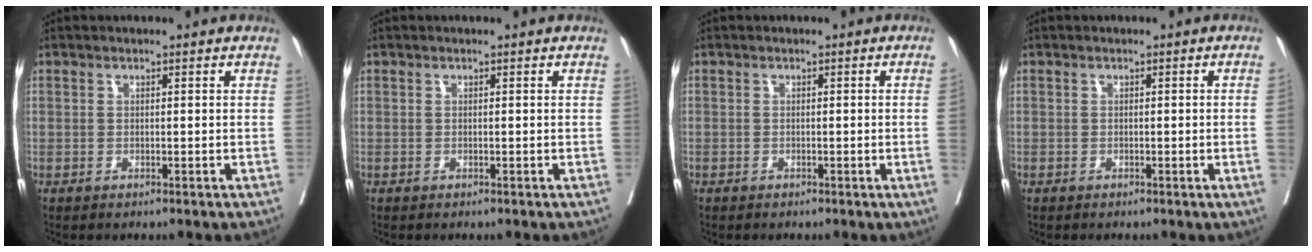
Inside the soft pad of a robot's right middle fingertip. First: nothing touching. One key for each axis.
{"total": 0.0}
{"total": 1.1, "fx": -0.2, "fy": -0.4, "fz": 1.0, "tx": -0.008, "ty": 0.000, "tz": -0.003}
{"total": 1.2, "fx": -0.2, "fy": -0.5, "fz": 1.1, "tx": -0.010, "ty": -0.001, "tz": -0.001}